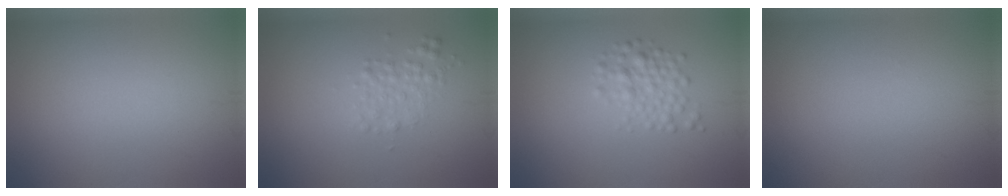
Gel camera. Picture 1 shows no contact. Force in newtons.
{"total": 1.7, "press": 1.7, "slide": 0.1}
{"total": 2.3, "press": 2.3, "slide": 0.1}
{"total": 0.0}